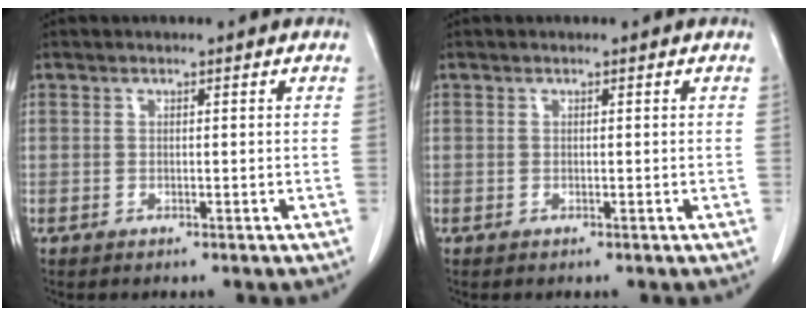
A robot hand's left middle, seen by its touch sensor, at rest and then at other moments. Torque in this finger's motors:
{"motor_torque": [-0.04, 0.01, 0.01, 0.00]}